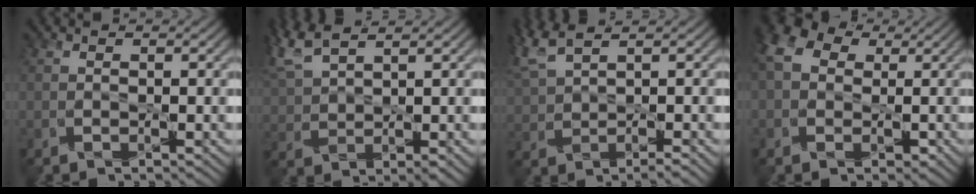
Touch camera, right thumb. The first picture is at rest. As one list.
[{"total": 6.8, "force": [5.0, 1.4, 4.4], "torque": [-0.123, 0.024, 0.102]}, {"total": 5.9, "force": [3.7, 0.8, 4.5], "torque": [-0.103, 0.027, 0.074]}, {"total": 7.7, "force": [1.0, 6.5, 3.9], "torque": [-0.115, 0.008, 0.004]}]